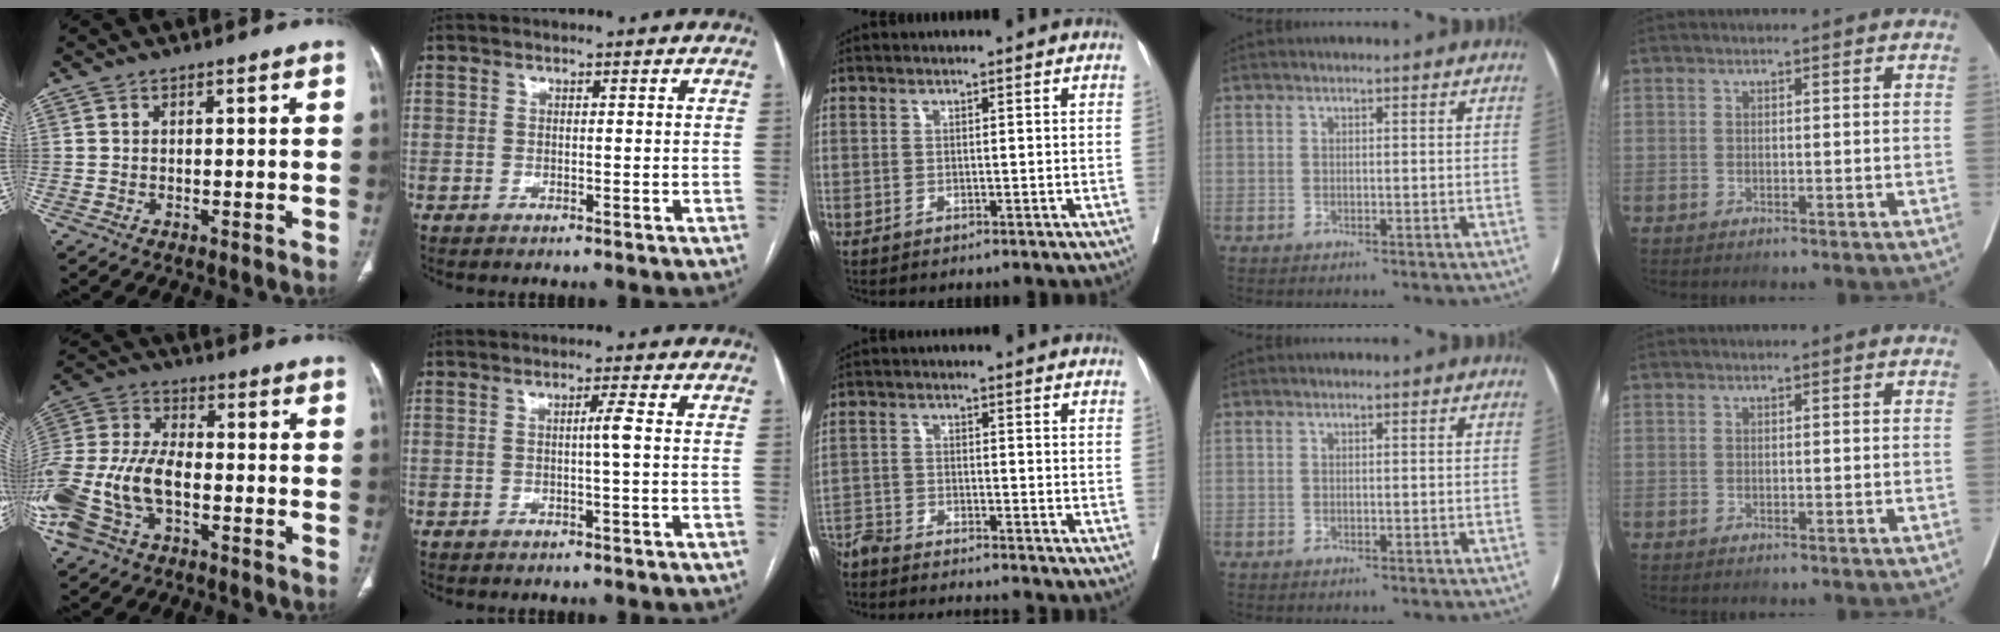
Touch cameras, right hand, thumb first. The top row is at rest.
{"thumb": {"total": 19.3, "force": [-5.6, 11.4, 14.5], "torque": [-0.344, 0.025, -0.101]}, "index": {"total": 2.0, "force": [0.0, -0.5, 2.0], "torque": [-0.033, 0.000, 0.000]}, "middle": {"total": 12.0, "force": [-11.4, 0.3, 3.8], "torque": [-0.043, -0.008, -0.176]}}